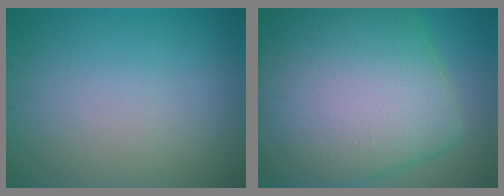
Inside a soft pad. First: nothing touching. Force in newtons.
{"total": 17.1, "press": 17.1, "slide": 0.5}